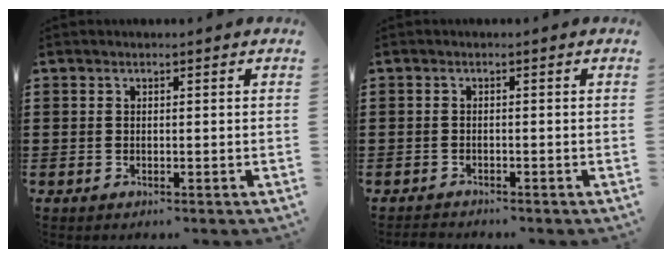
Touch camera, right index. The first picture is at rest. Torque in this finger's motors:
{"motor_torque": [-1.01, 1.12, -1.05, -0.21]}